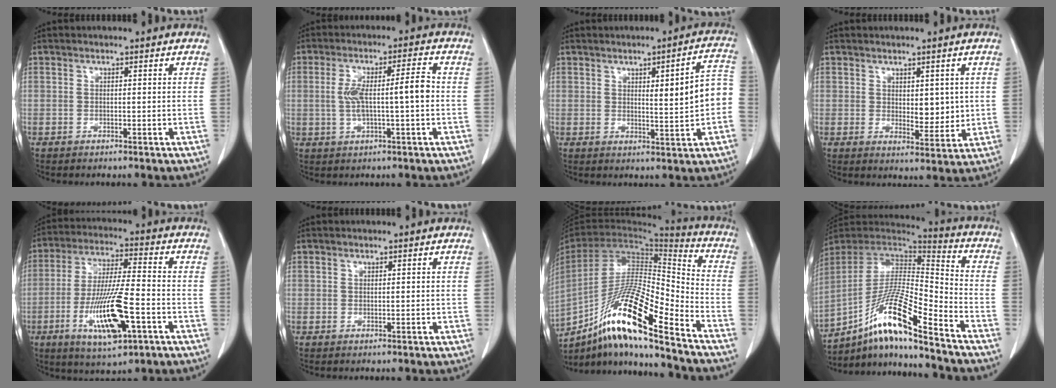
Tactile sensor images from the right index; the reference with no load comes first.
{"total": 7.5, "force": [-0.3, 0.9, 7.5], "torque": [-0.142, 0.020, -0.003]}
{"total": 7.9, "force": [0.1, 1.1, 7.9], "torque": [-0.098, 0.016, 0.004]}
{"total": 4.5, "force": [0.8, 2.3, 3.8], "torque": [-0.048, -0.010, 0.018]}
{"total": 13.9, "force": [-5.0, 2.3, 12.7], "torque": [-0.247, -0.014, -0.085]}
{"total": 0.0}
{"total": 20.2, "force": [-13.5, 1.4, 14.9], "torque": [-0.286, -0.017, -0.250]}
{"total": 17.0, "force": [-12.0, 0.6, 12.0], "torque": [-0.231, 0.006, -0.220]}